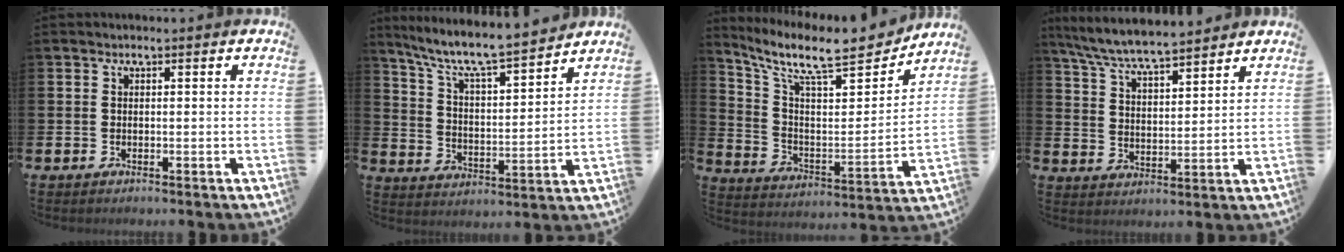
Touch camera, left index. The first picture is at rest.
{"total": 8.6, "force": [7.9, 0.9, 3.4], "torque": [-0.102, -0.056, 0.133]}
{"total": 11.4, "force": [9.7, 2.5, 5.4], "torque": [-0.123, -0.077, 0.159]}
{"total": 6.8, "force": [6.6, 0.3, 1.8], "torque": [-0.065, -0.038, 0.117]}